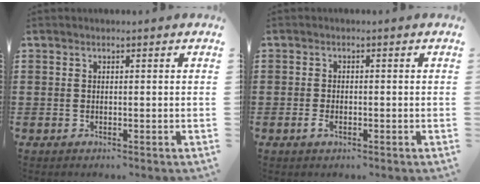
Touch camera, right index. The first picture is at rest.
{"total": 1.6, "force": [-0.7, 0.8, 1.3], "torque": [-0.031, -0.003, -0.015]}